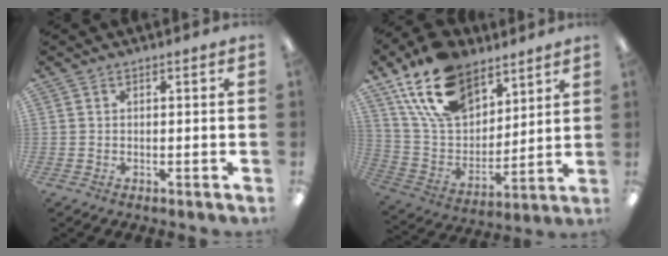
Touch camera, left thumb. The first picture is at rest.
{"total": 19.4, "force": [12.7, 11.3, 9.3], "torque": [-0.184, -0.056, 0.238]}